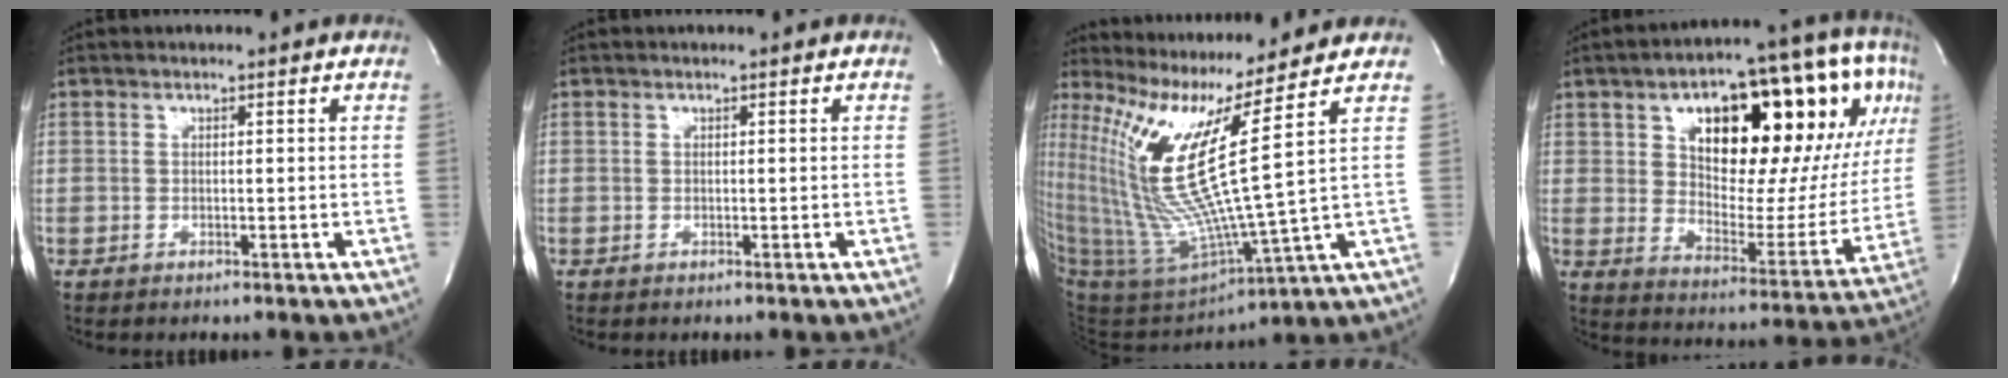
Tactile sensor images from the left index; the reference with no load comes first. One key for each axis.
{"total": 0.0}
{"total": 18.3, "fx": 9.1, "fy": -3.3, "fz": 15.5, "tx": -0.306, "ty": -0.058, "tz": 0.169}
{"total": 27.0, "fx": 10.1, "fy": 10.2, "fz": 22.8, "tx": -0.312, "ty": 0.044, "tz": 0.156}